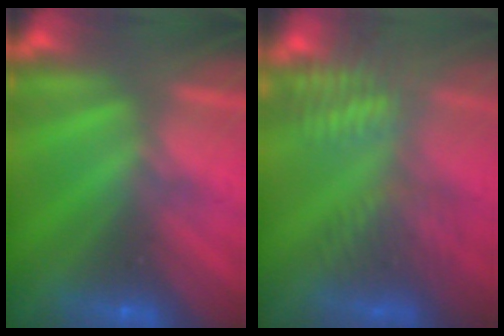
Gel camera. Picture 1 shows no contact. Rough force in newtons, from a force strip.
{"total": 4.8}